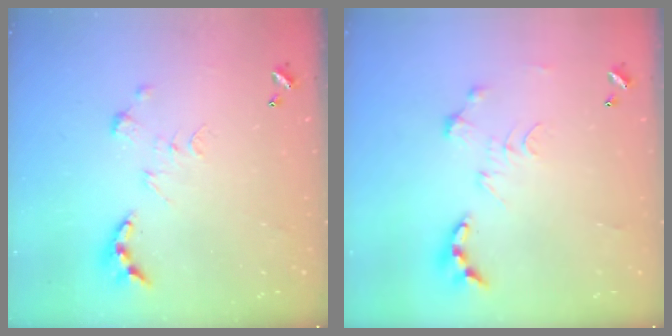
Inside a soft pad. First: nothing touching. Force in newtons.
{"total": 0.6, "press": 0.6, "slide": 0.1}